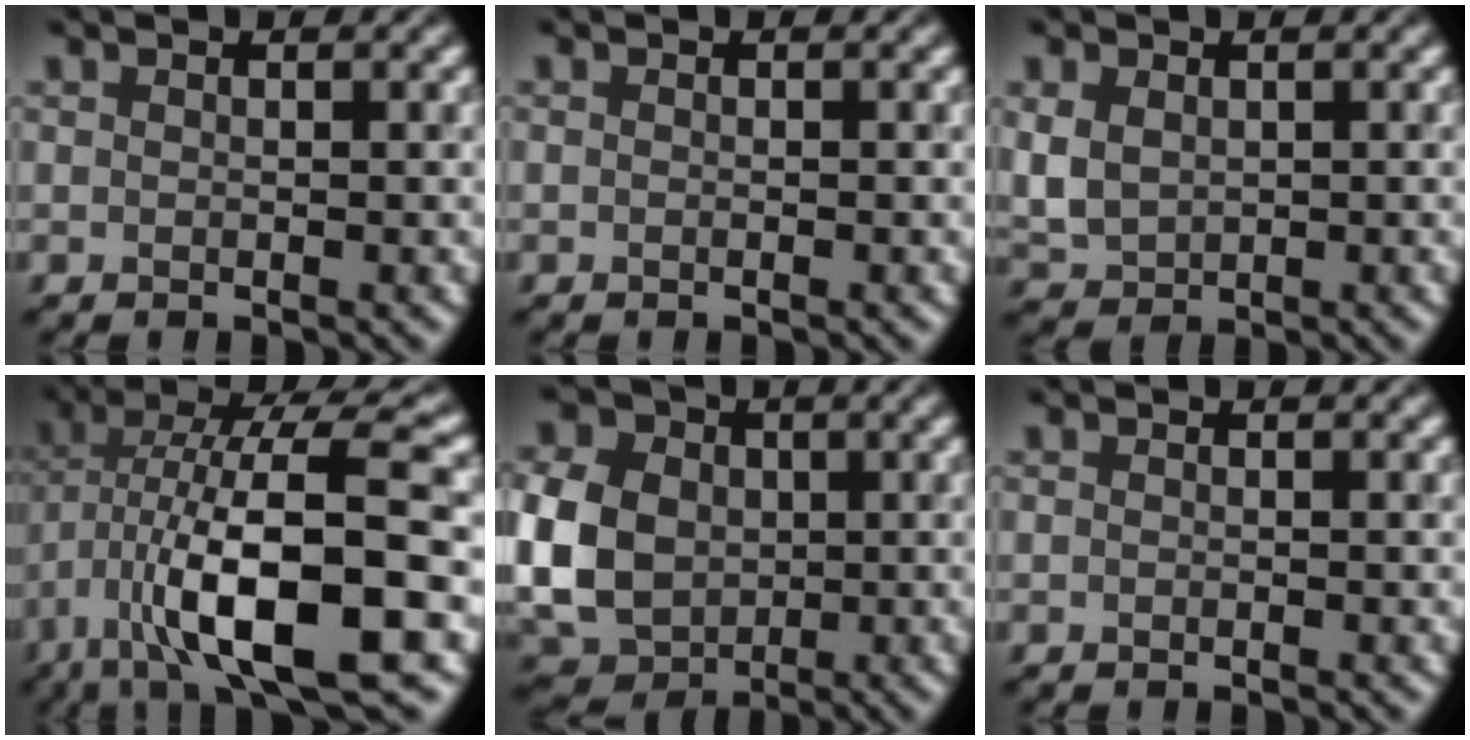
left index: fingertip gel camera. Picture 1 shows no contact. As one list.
[{"total": 0.0}, {"total": 3.1, "force": [0.6, 2.5, 1.8], "torque": [-0.051, -0.003, 0.017]}, {"total": 12.7, "force": [-3.4, 3.5, 11.7], "torque": [-0.211, 0.011, -0.056]}, {"total": 9.9, "force": [0.0, 8.0, 5.7], "torque": [-0.136, 0.003, -0.008]}, {"total": 0.0}]